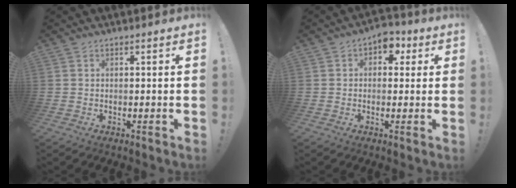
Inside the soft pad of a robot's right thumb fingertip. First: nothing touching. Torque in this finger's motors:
{"motor_torque": [-0.17, 0.17, 0.01, 0.01, 0.00]}